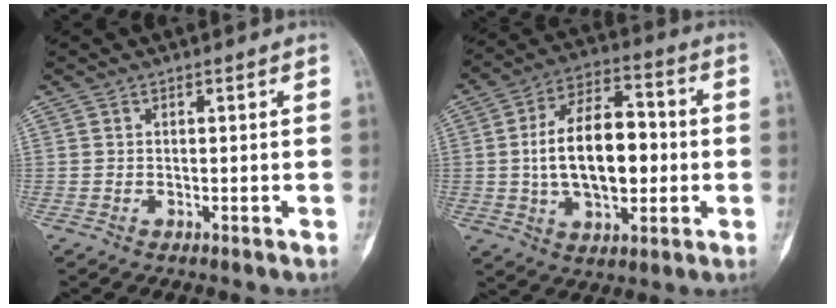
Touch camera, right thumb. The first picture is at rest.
{"total": 17.2, "force": [-0.4, 9.7, 14.2], "torque": [-0.217, 0.025, -0.008]}